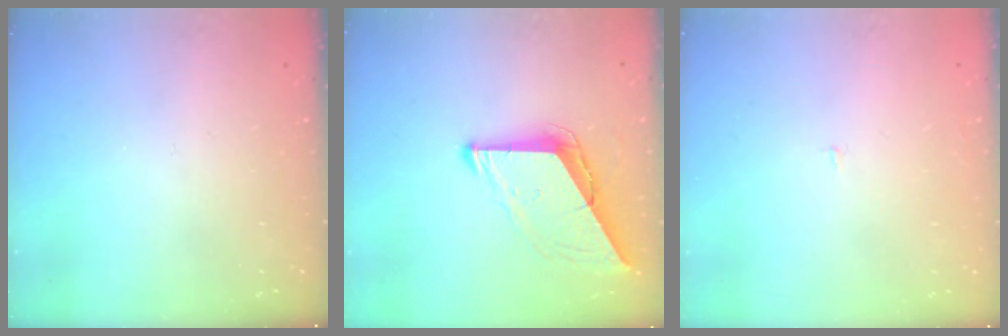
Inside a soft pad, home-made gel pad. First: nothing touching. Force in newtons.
{"total": 10.0, "press": 9.9, "slide": 1.0}
{"total": 1.2, "press": 1.2, "slide": 0.1}